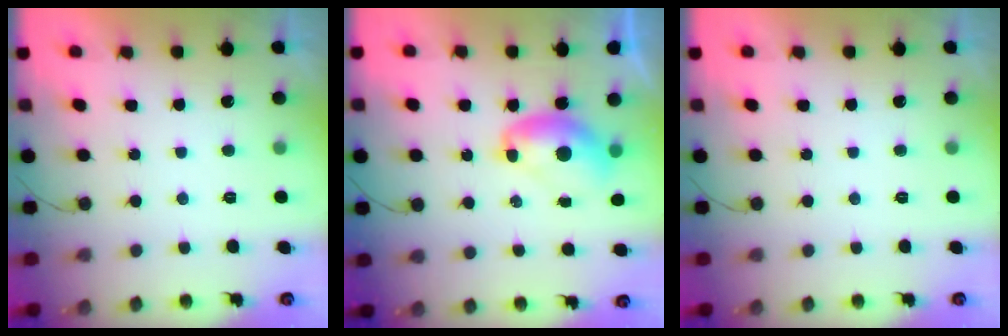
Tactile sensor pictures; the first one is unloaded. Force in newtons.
{"total": 9.3, "press": 9.3, "slide": 1.1}
{"total": 0.0}